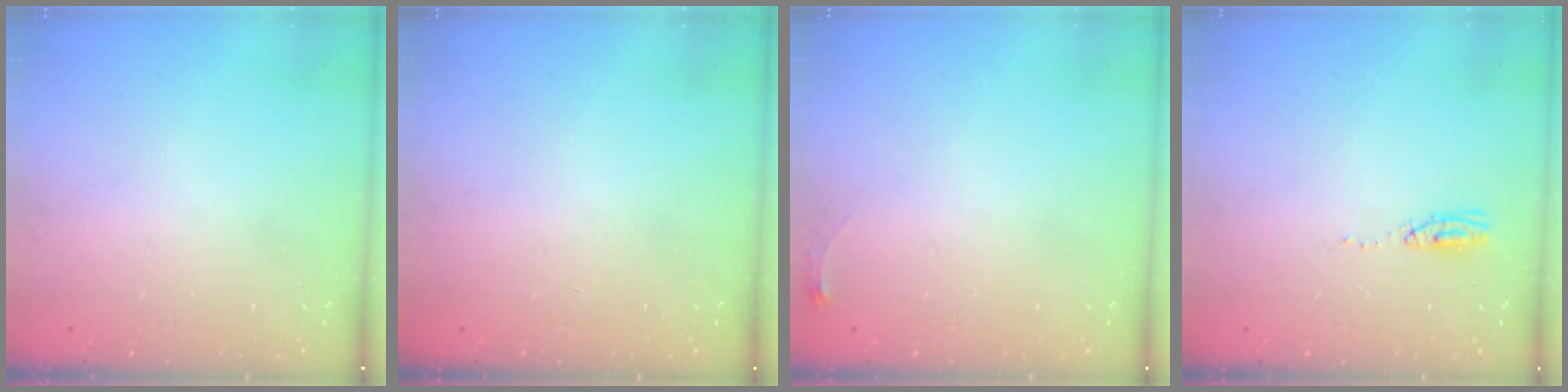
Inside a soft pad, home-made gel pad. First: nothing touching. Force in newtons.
{"total": 0.0}
{"total": 3.6, "press": 3.5, "slide": 0.4}
{"total": 3.6, "press": 3.2, "slide": 1.5}